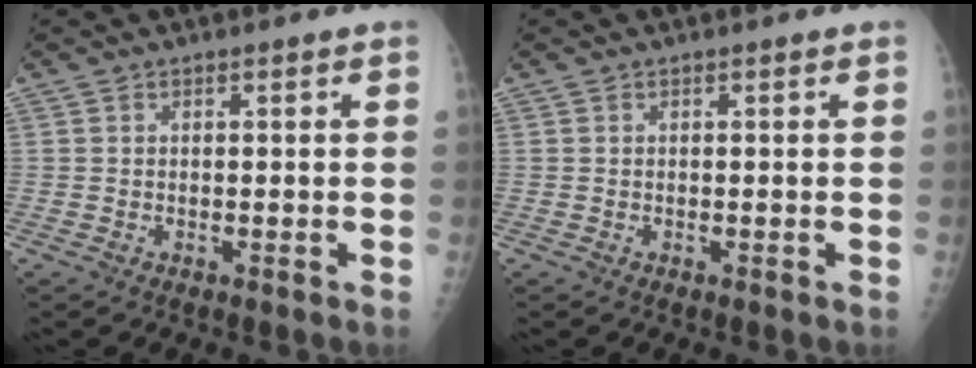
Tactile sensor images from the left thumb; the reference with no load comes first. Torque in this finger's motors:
{"motor_torque": [0.03, 0.03, -0.08, -0.08, 0.00]}